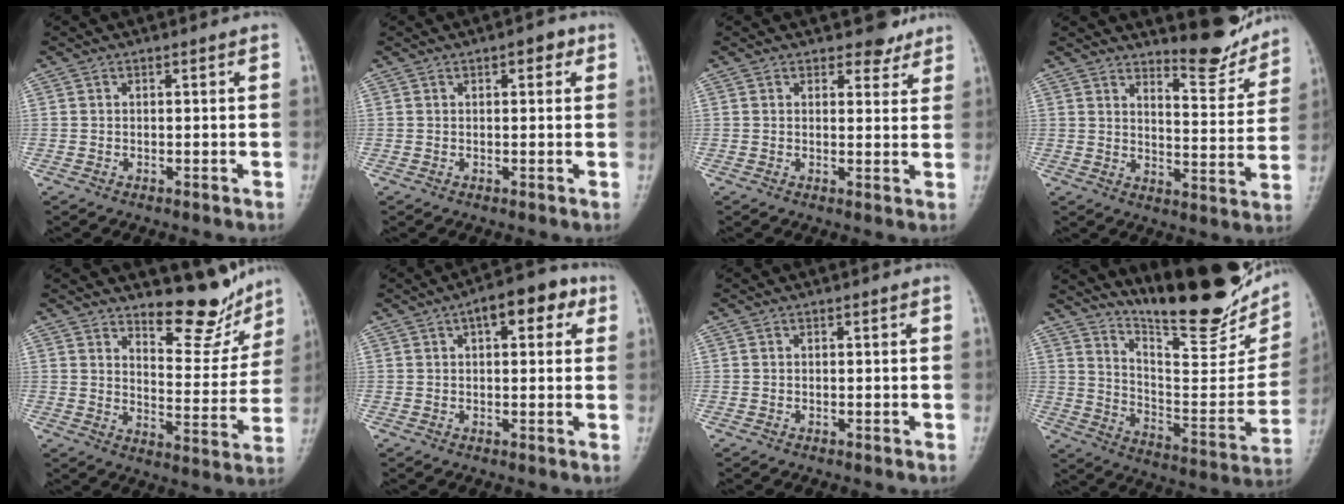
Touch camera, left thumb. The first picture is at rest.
{"total": 2.5, "force": [1.1, 1.3, 1.9], "torque": [-0.013, 0.002, 0.010]}
{"total": 3.3, "force": [2.8, 1.7, 0.4], "torque": [0.017, -0.021, 0.031]}
{"total": 8.6, "force": [7.9, 1.7, 2.9], "torque": [-0.019, -0.076, 0.118]}
{"total": 10.6, "force": [9.2, 3.5, 3.9], "torque": [-0.018, -0.080, 0.140]}
{"total": 8.6, "force": [3.4, 4.1, 6.7], "torque": [-0.063, 0.014, 0.037]}
{"total": 0.0}
{"total": 23.8, "force": [17.5, 6.0, 14.9], "torque": [-0.184, -0.100, 0.270]}